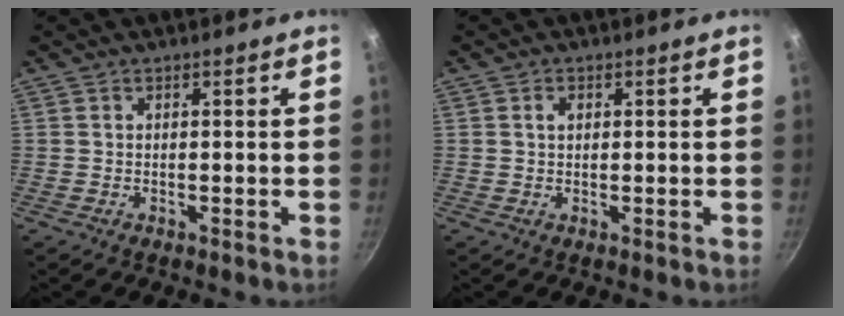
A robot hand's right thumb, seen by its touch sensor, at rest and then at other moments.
{"total": 1.6, "force": [0.5, 1.1, 1.0], "torque": [-0.012, 0.004, 0.008]}